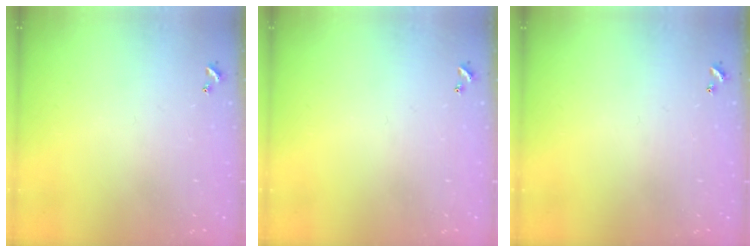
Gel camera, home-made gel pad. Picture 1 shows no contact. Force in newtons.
{"total": 0.0}
{"total": 0.0}